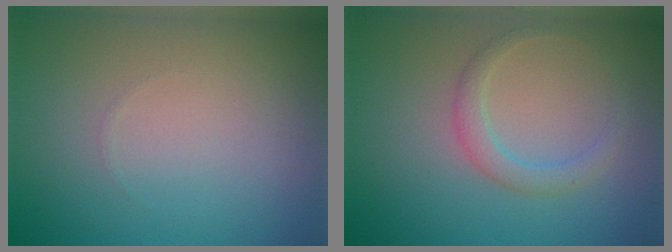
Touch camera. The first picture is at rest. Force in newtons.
{"total": 2.0, "press": 2.0, "slide": 0.2}